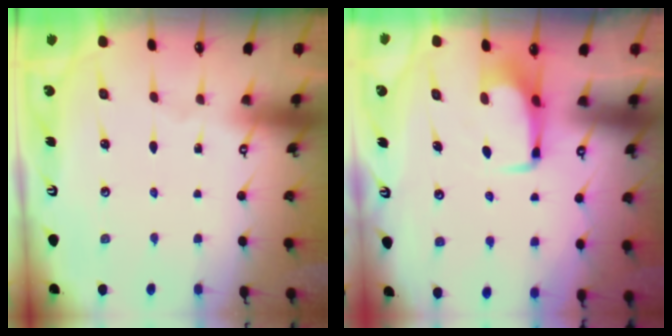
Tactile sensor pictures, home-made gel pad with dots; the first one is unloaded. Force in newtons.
{"total": 3.7, "press": 3.7, "slide": 0.3}